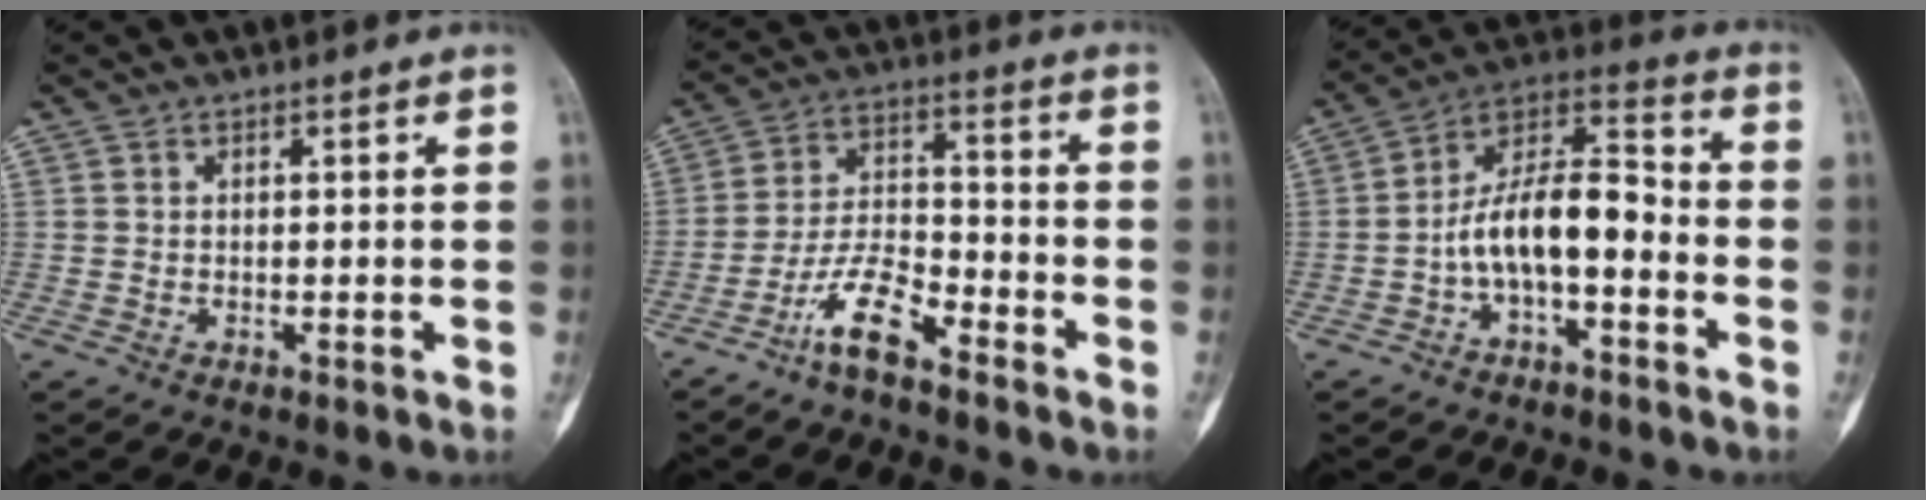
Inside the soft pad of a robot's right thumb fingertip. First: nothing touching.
{"total": 8.8, "force": [-6.4, 2.5, 5.6], "torque": [-0.114, 0.050, -0.125]}
{"total": 11.8, "force": [-3.3, 5.3, 10.0], "torque": [-0.170, 0.063, -0.067]}